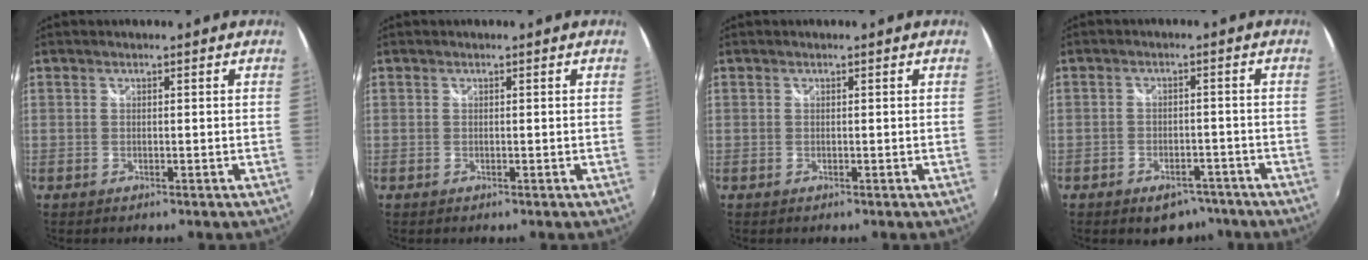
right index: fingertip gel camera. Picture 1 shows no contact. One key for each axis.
{"total": 0.0}
{"total": 0.0}
{"total": 7.3, "fx": -5.3, "fy": 4.2, "fz": 2.7, "tx": -0.054, "ty": 0.009, "tz": -0.066}